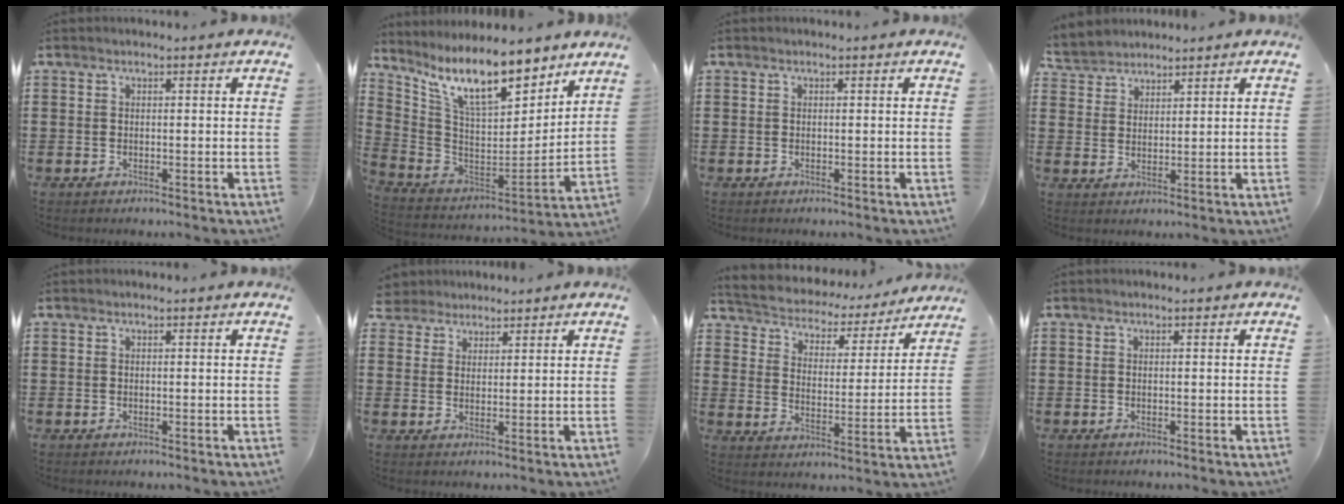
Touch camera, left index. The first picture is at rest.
{"total": 12.8, "force": [9.6, 3.2, 7.7], "torque": [-0.174, -0.045, 0.171]}
{"total": 0.0}
{"total": 3.1, "force": [2.9, 1.1, -0.6], "torque": [-0.002, -0.003, 0.055]}
{"total": 0.0}
{"total": 3.1, "force": [2.5, 1.7, -0.2], "torque": [-0.011, 0.005, 0.048]}
{"total": 3.7, "force": [3.6, 0.7, -0.2], "torque": [-0.022, -0.034, 0.054]}
{"total": 0.0}